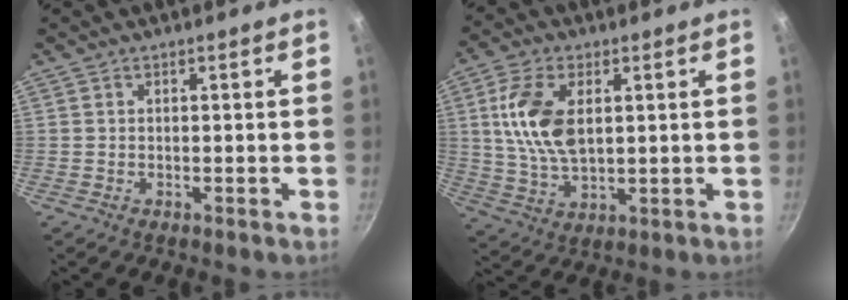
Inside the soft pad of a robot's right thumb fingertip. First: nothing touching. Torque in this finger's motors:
{"motor_torque": [-1.14, 1.60, 1.35, 0.08, 0.43]}